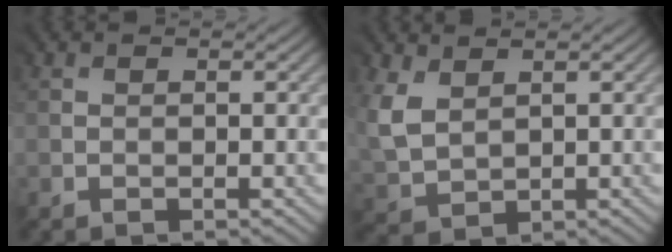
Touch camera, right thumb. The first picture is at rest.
{"total": 4.7, "force": [3.1, 3.1, 1.5], "torque": [-0.072, 0.008, 0.068]}